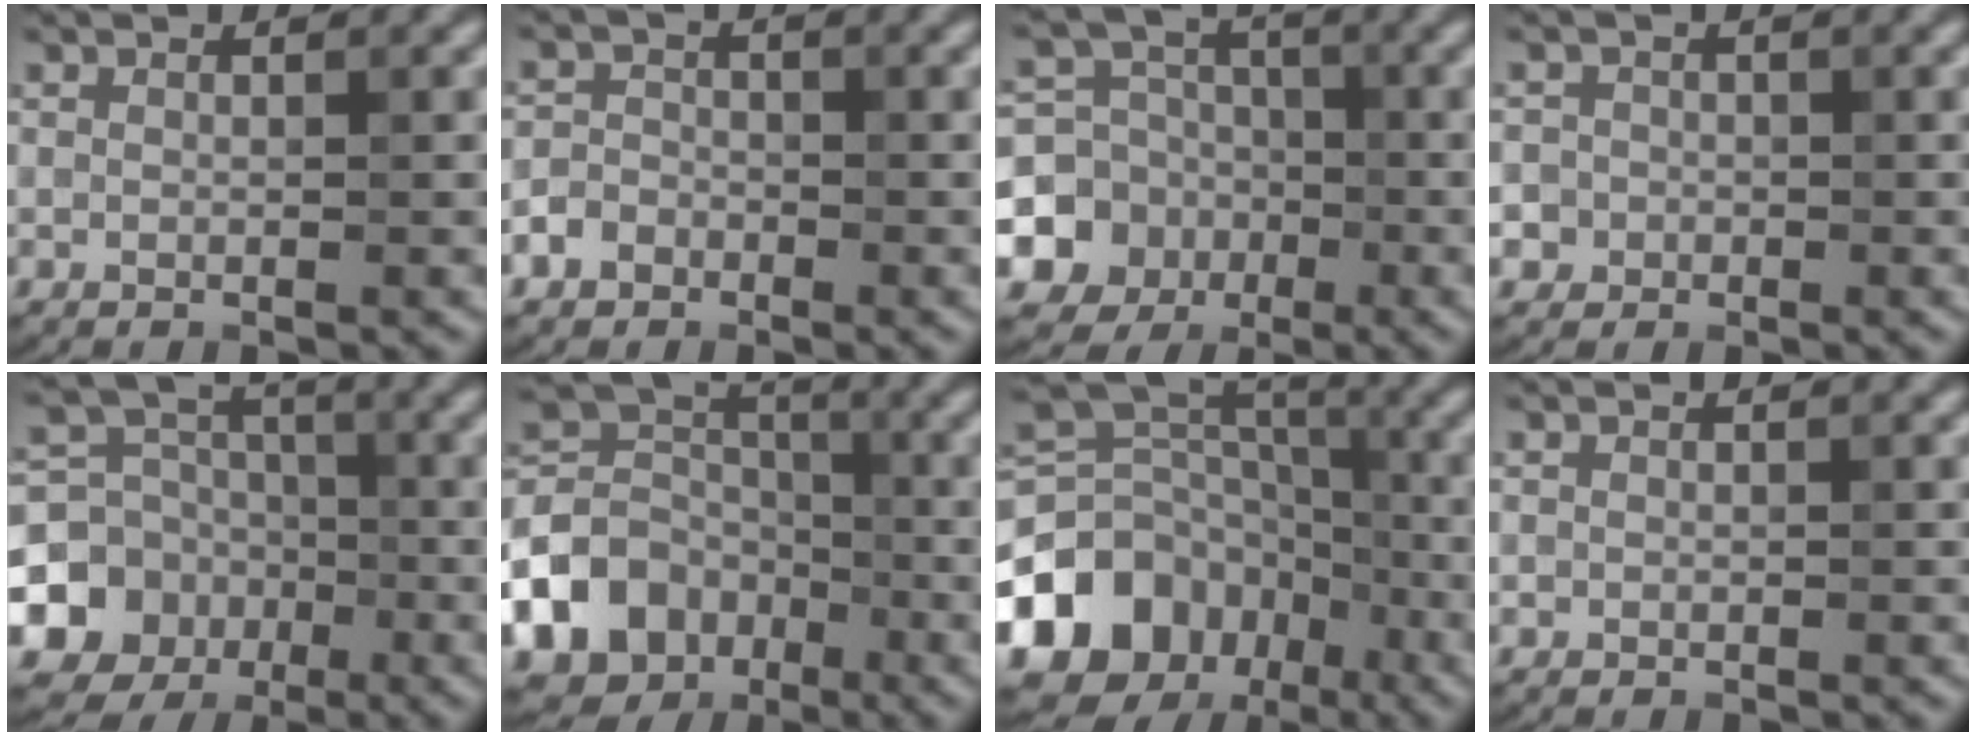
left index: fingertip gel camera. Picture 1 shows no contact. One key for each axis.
{"total": 2.8, "fx": -1.7, "fy": 2.1, "fz": 0.6, "tx": 0.014, "ty": 0.000, "tz": -0.040}
{"total": 8.9, "fx": -2.9, "fy": 8.0, "fz": 2.6, "tx": -0.059, "ty": -0.012, "tz": -0.069}
{"total": 3.8, "fx": -0.3, "fy": 3.7, "fz": 0.7, "tx": 0.007, "ty": 0.023, "tz": -0.026}
{"total": 10.9, "fx": -3.8, "fy": 9.8, "fz": 3.2, "tx": -0.074, "ty": -0.025, "tz": -0.083}
{"total": 12.2, "fx": -5.2, "fy": 9.7, "fz": 5.1, "tx": -0.128, "ty": -0.009, "tz": -0.101}
{"total": 14.4, "fx": -6.8, "fy": 11.2, "fz": 5.9, "tx": -0.147, "ty": -0.003, "tz": -0.107}
{"total": 0.0}